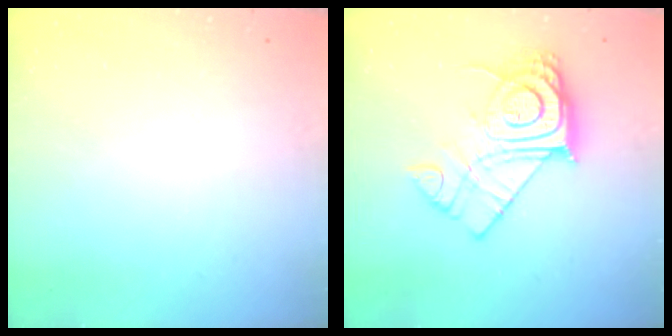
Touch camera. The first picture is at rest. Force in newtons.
{"total": 19.5, "press": 19.4, "slide": 1.6}